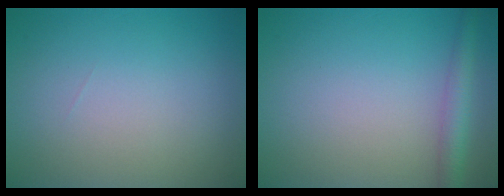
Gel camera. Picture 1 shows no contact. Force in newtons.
{"total": 2.6, "press": 2.6, "slide": 0.1}